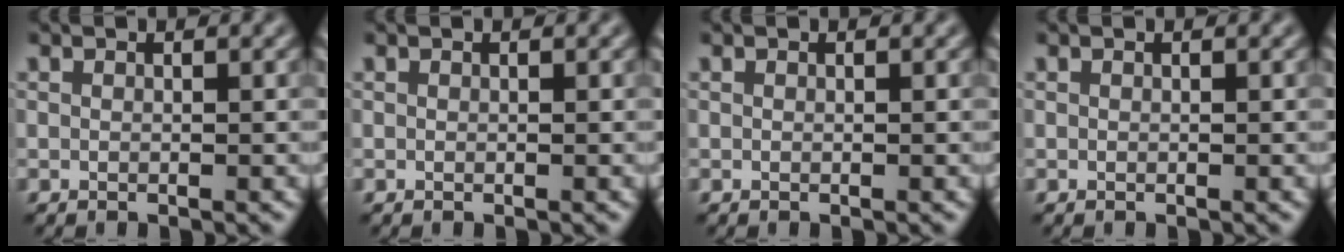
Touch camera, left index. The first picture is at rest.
{"total": 0.0}
{"total": 0.0}
{"total": 0.0}